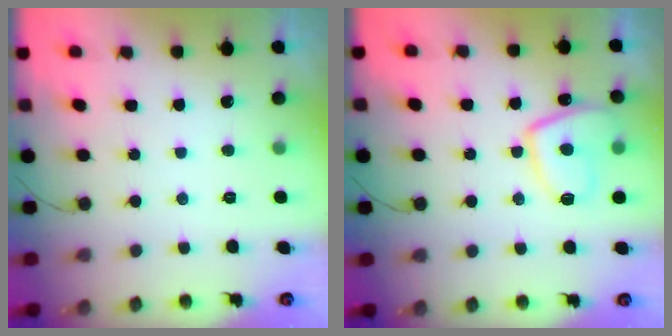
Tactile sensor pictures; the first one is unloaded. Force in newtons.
{"total": 10.8, "press": 10.8, "slide": 1.3}